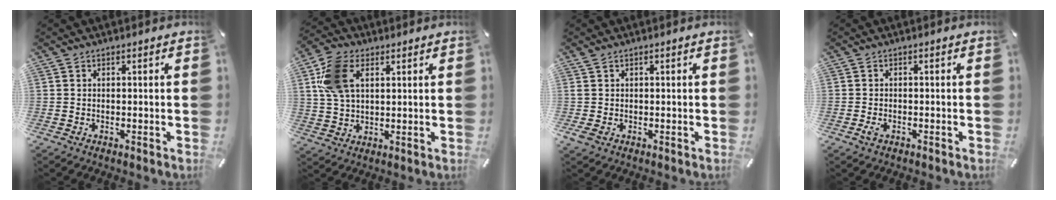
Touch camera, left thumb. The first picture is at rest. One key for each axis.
{"total": 10.9, "fx": 4.0, "fy": 7.1, "fz": 7.2, "tx": -0.175, "ty": 0.006, "tz": 0.076}
{"total": 1.7, "fx": 0.0, "fy": 1.1, "fz": 1.3, "tx": -0.031, "ty": 0.001, "tz": -0.002}
{"total": 1.6, "fx": -0.8, "fy": 0.8, "fz": 1.1, "tx": -0.027, "ty": -0.001, "tz": -0.016}